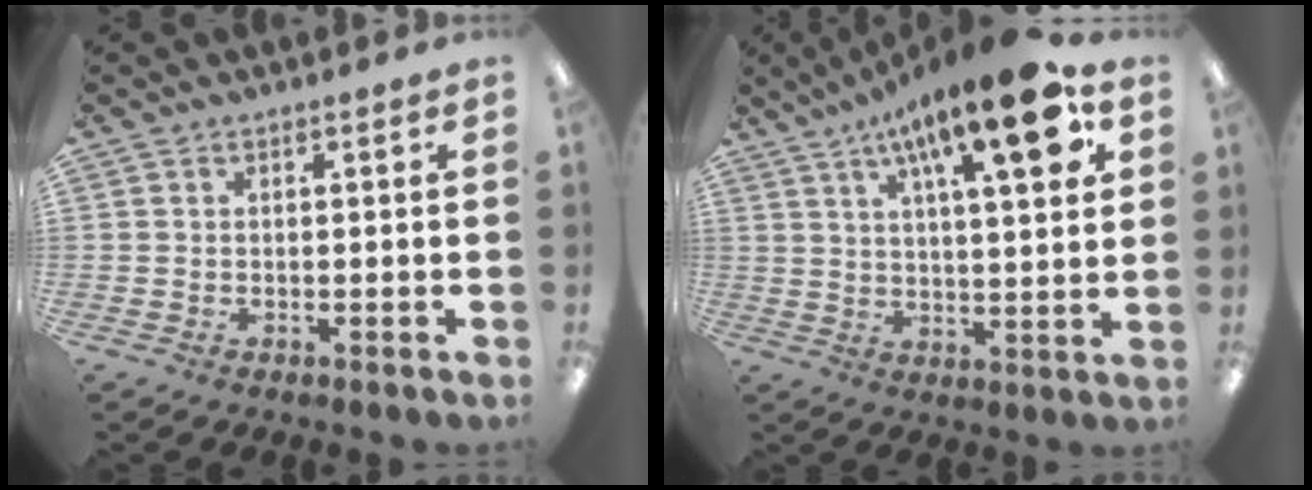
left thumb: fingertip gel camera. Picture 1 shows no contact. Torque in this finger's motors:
{"motor_torque": [0.30, 0.86, 1.39, -1.40, 0.42]}